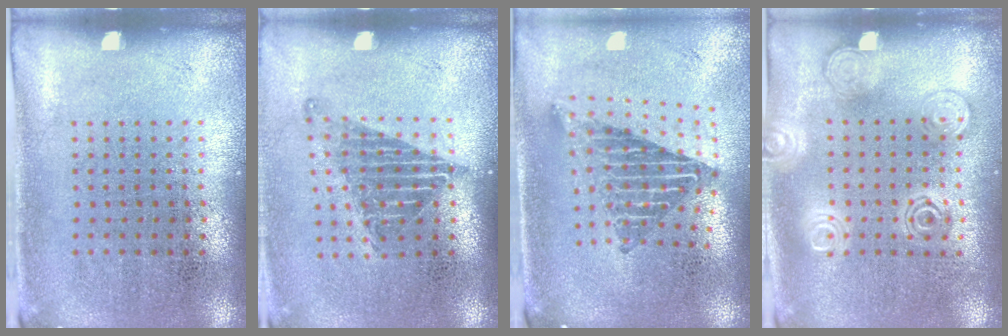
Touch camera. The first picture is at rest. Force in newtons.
{"total": 1.3, "press": 1.1, "slide": 0.8}
{"total": 2.1, "press": 1.6, "slide": 1.4}
{"total": 2.7, "press": 2.7, "slide": 0.4}